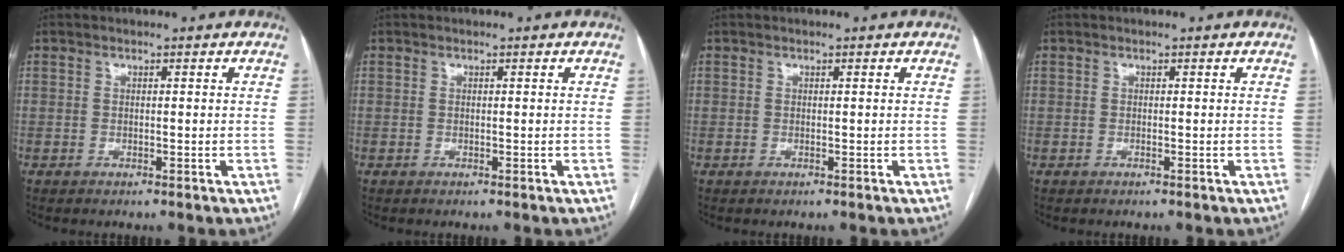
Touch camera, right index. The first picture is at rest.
{"total": 0.0}
{"total": 0.0}
{"total": 0.0}